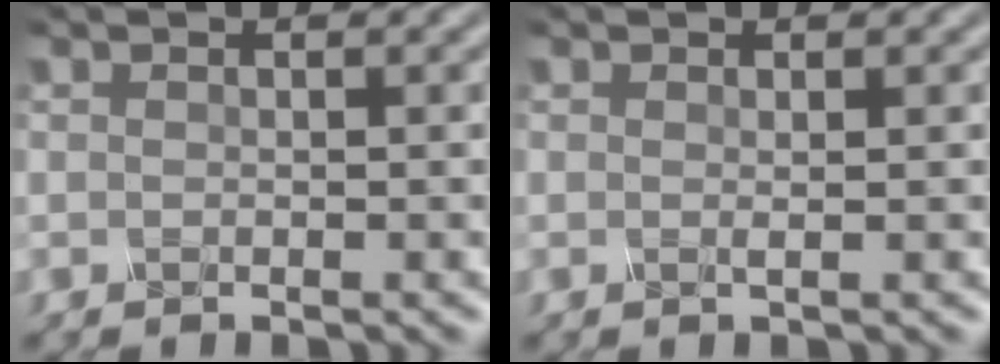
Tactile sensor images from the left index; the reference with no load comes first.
{"total": 0.0}